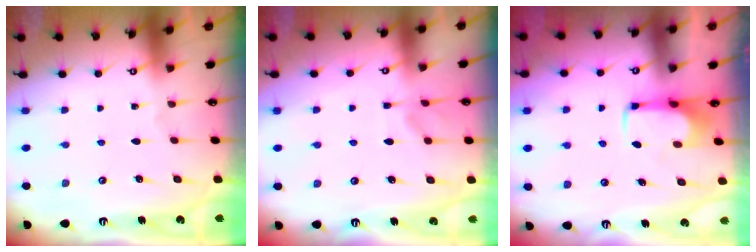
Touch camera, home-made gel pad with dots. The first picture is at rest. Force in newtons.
{"total": 3.4, "press": 3.3, "slide": 0.8}
{"total": 2.2, "press": 2.1, "slide": 0.4}